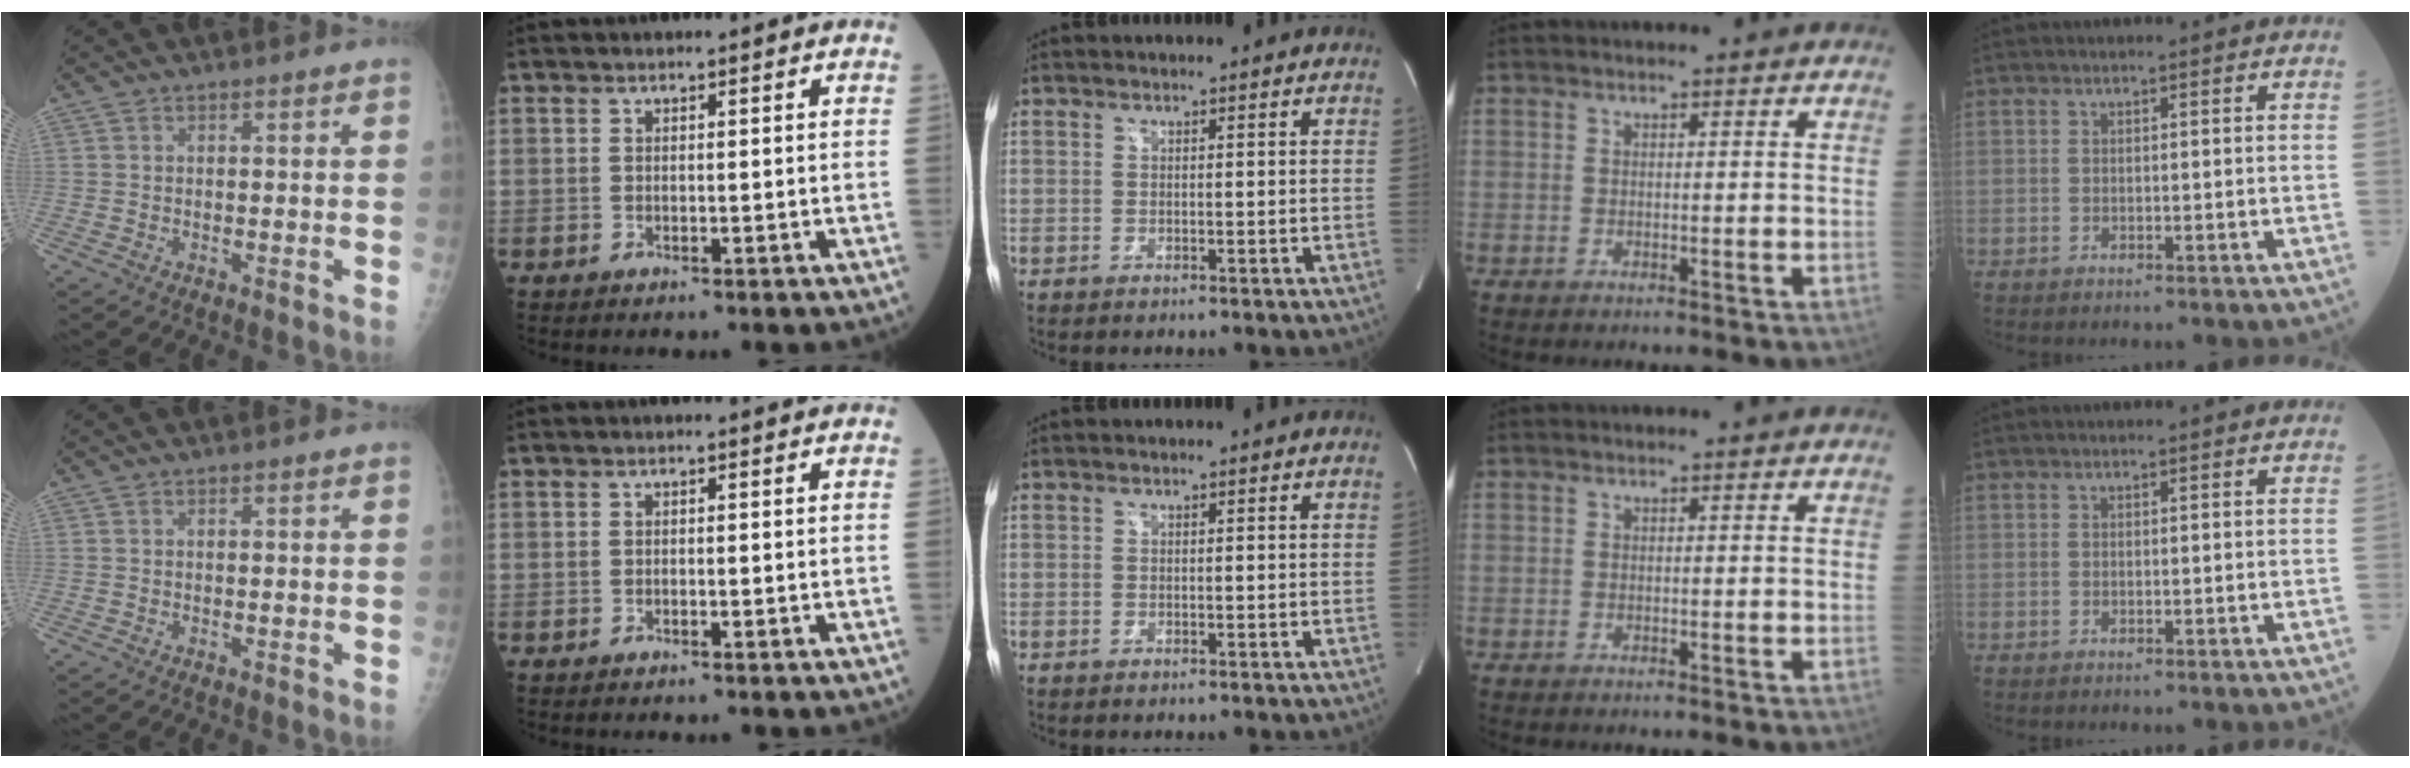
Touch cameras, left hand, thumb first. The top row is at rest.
{}